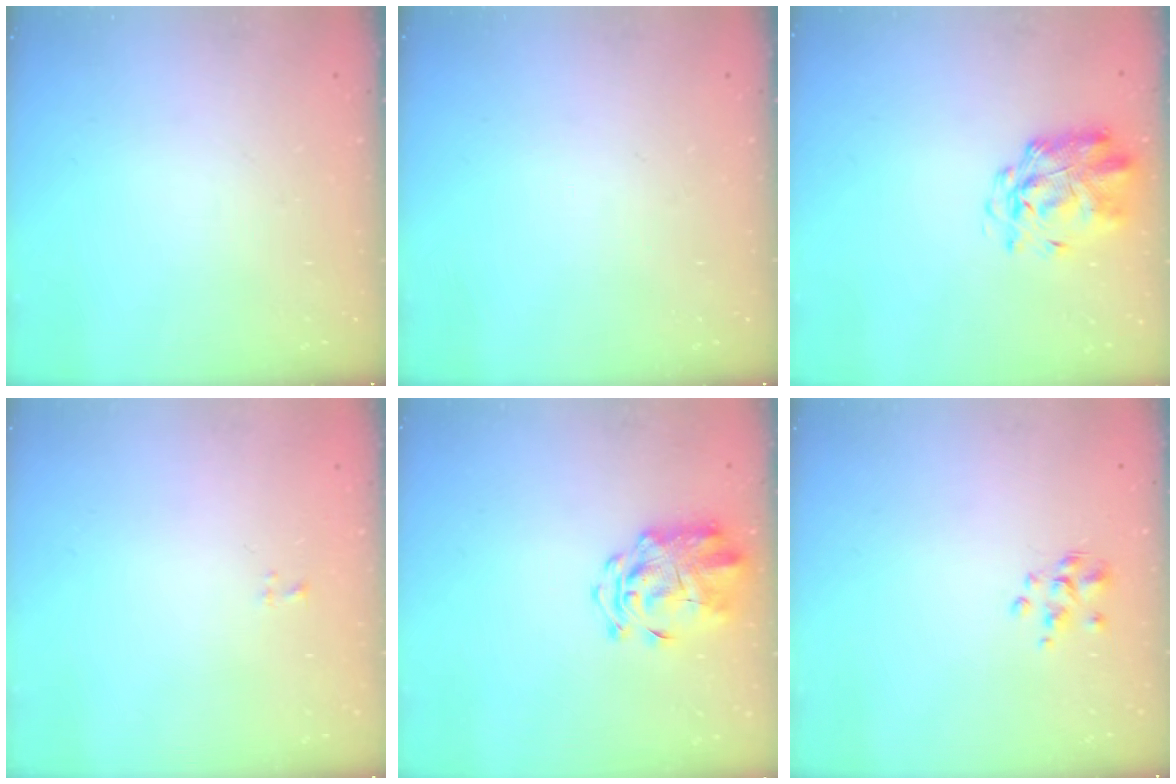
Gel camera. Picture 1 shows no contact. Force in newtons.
{"total": 0.0}
{"total": 3.1, "press": 3.0, "slide": 0.8}
{"total": 0.0}
{"total": 3.6, "press": 3.4, "slide": 1.3}
{"total": 1.9, "press": 1.7, "slide": 0.7}